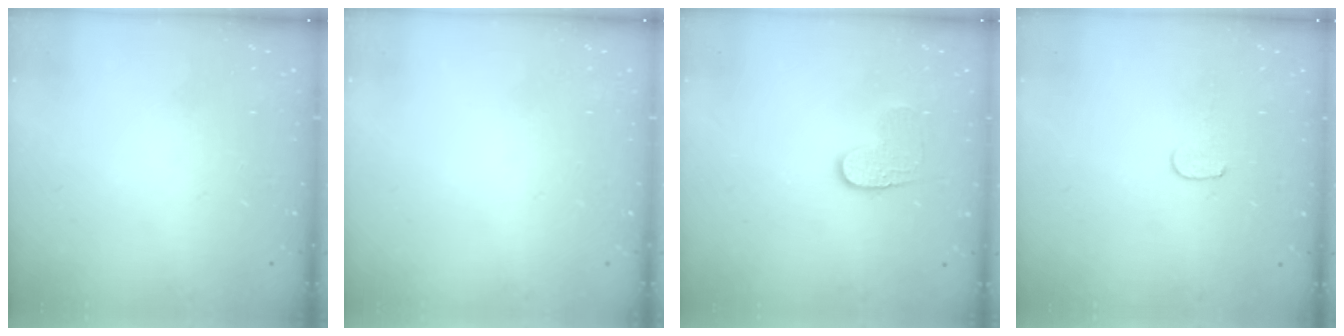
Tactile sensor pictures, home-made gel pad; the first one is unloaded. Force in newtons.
{"total": 0.0}
{"total": 5.7, "press": 5.7, "slide": 0.3}
{"total": 4.1, "press": 4.1, "slide": 0.4}